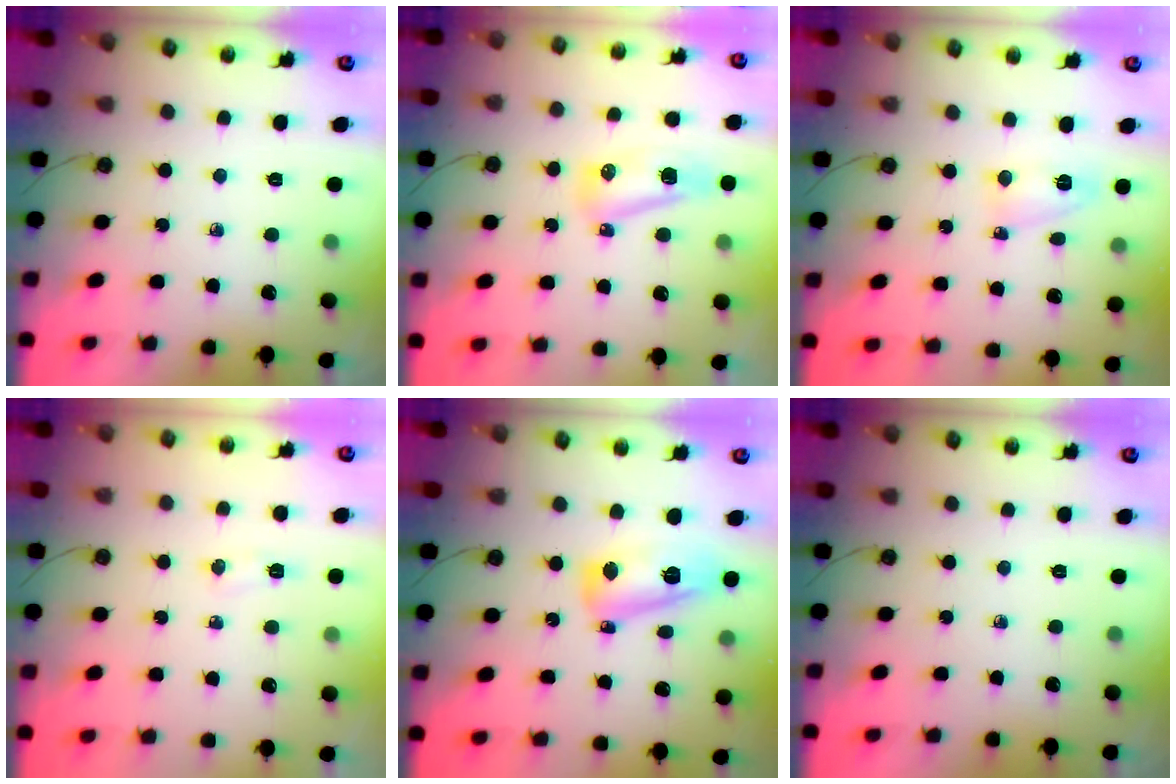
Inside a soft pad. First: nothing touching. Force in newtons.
{"total": 8.3, "press": 8.3, "slide": 0.9}
{"total": 3.7, "press": 3.3, "slide": 1.7}
{"total": 4.1, "press": 4.0, "slide": 1.2}
{"total": 13.8, "press": 13.7, "slide": 1.2}
{"total": 0.0}